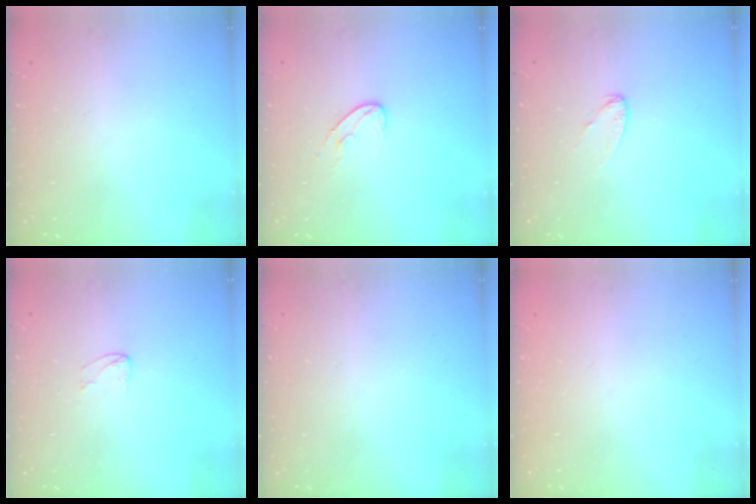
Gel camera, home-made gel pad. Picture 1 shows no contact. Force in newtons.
{"total": 5.1, "press": 5.1, "slide": 0.5}
{"total": 3.9, "press": 3.9, "slide": 0.4}
{"total": 2.9, "press": 2.9, "slide": 0.2}
{"total": 0.0}
{"total": 0.0}